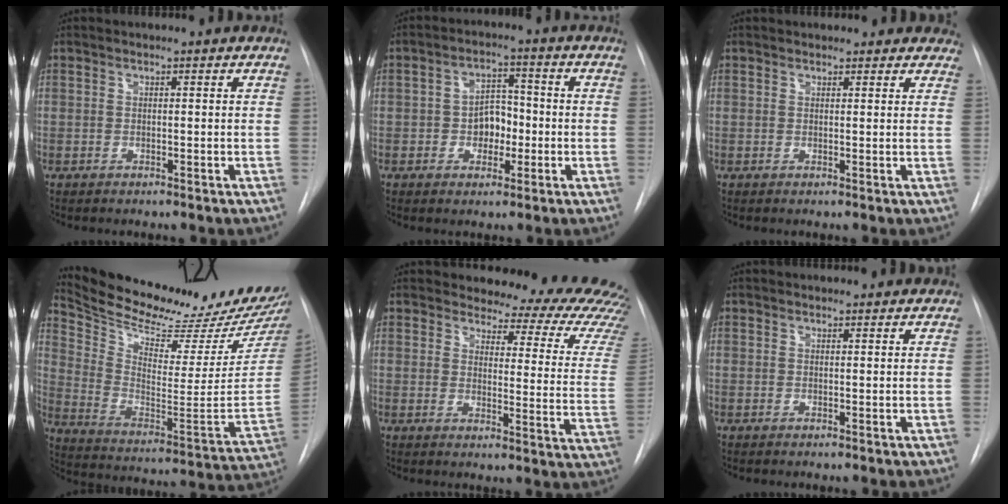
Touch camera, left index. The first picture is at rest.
{"total": 5.3, "force": [-1.1, 3.7, 3.6], "torque": [-0.055, 0.016, -0.017]}
{"total": 7.4, "force": [6.7, 3.0, 0.9], "torque": [0.027, 0.008, 0.052]}
{"total": 26.0, "force": [23.9, 2.4, 9.8], "torque": [-0.165, -0.101, 0.342]}
{"total": 20.2, "force": [19.2, 3.8, 4.8], "torque": [-0.037, -0.119, 0.197]}
{"total": 2.6, "force": [2.3, 1.0, 0.4], "torque": [-0.002, 0.018, 0.024]}